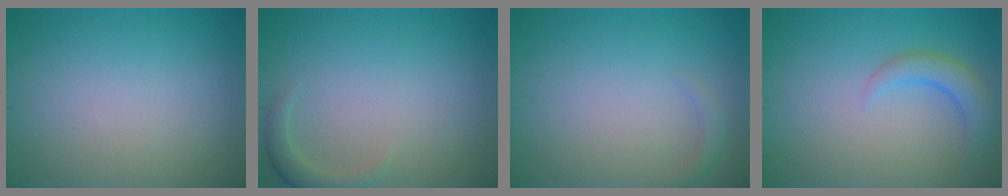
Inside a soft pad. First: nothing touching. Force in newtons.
{"total": 1.8, "press": 1.8, "slide": 0.3}
{"total": 0.9, "press": 0.9, "slide": 0.1}
{"total": 2.8, "press": 2.8, "slide": 0.4}